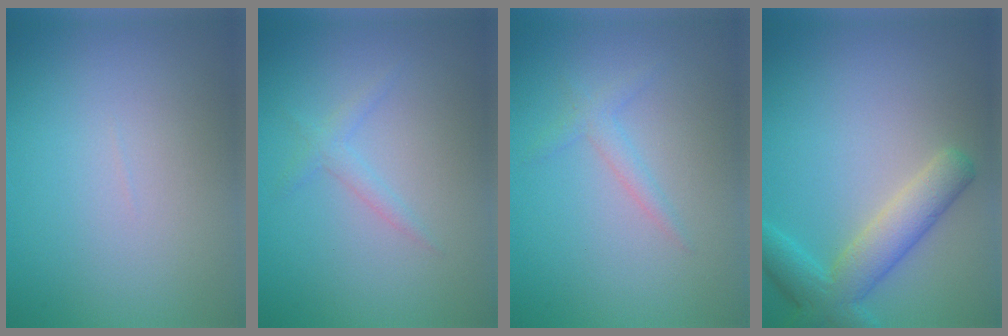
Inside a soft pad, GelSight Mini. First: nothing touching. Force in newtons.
{"total": 1.3, "press": 1.2, "slide": 0.1}
{"total": 1.3, "press": 1.3, "slide": 0.1}
{"total": 5.0, "press": 5.0, "slide": 0.5}